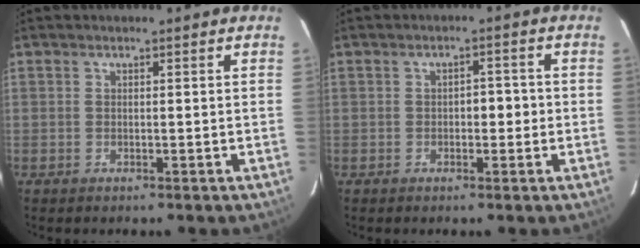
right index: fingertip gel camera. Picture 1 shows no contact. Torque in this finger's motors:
{"motor_torque": [0.33, -0.06, 0.04, 0.03]}